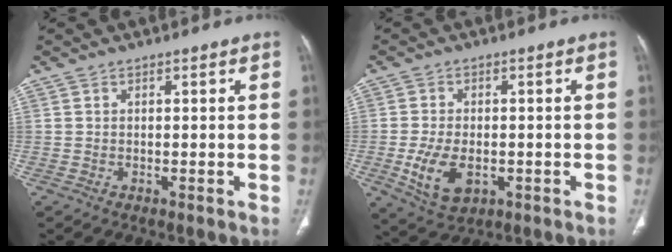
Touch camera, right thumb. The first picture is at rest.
{"total": 8.3, "force": [-2.1, 5.0, 6.3], "torque": [-0.116, -0.003, -0.027]}